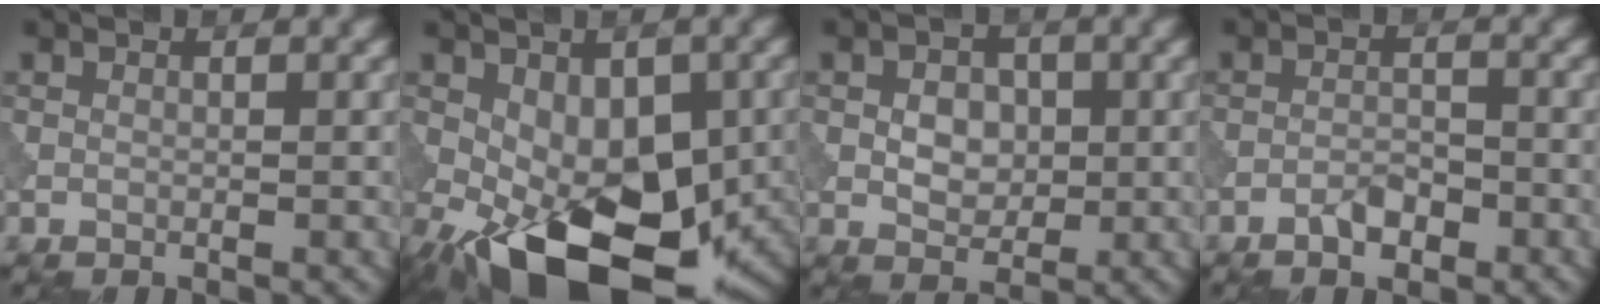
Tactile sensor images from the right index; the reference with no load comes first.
{"total": 13.7, "force": [-4.9, 7.3, 10.5], "torque": [-0.164, -0.025, -0.071]}
{"total": 3.3, "force": [0.0, 2.4, 2.2], "torque": [-0.038, 0.001, -0.003]}
{"total": 2.2, "force": [-1.5, 0.9, 1.3], "torque": [-0.018, 0.005, -0.030]}